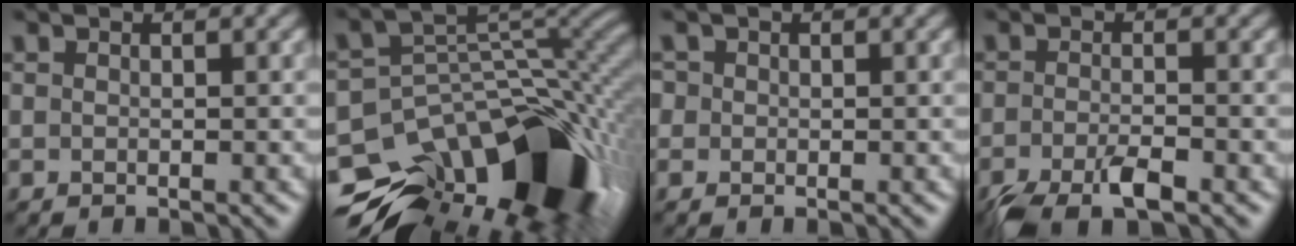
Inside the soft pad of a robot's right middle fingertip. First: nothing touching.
{"total": 14.7, "force": [-8.9, 8.2, 8.5], "torque": [-0.154, -0.006, -0.132]}
{"total": 1.1, "force": [0.2, 1.0, 0.2], "torque": [-0.001, 0.003, 0.001]}
{"total": 4.8, "force": [-3.4, 1.3, 3.0], "torque": [-0.060, -0.007, -0.068]}